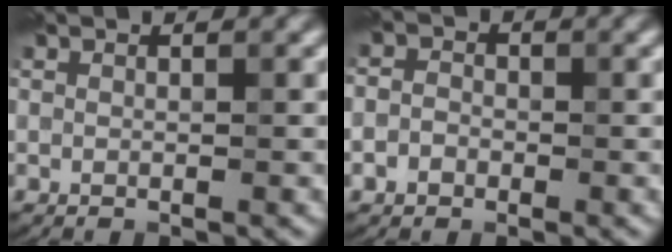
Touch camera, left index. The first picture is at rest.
{"total": 1.9, "force": [-0.7, 1.6, 0.8], "torque": [0.000, 0.000, -0.023]}